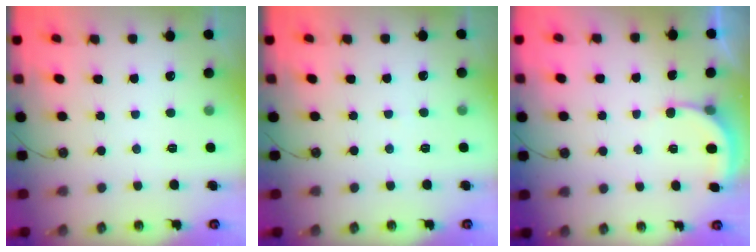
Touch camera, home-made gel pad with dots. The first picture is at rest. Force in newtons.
{"total": 4.0, "press": 4.0, "slide": 0.5}
{"total": 2.4, "press": 2.4, "slide": 0.5}